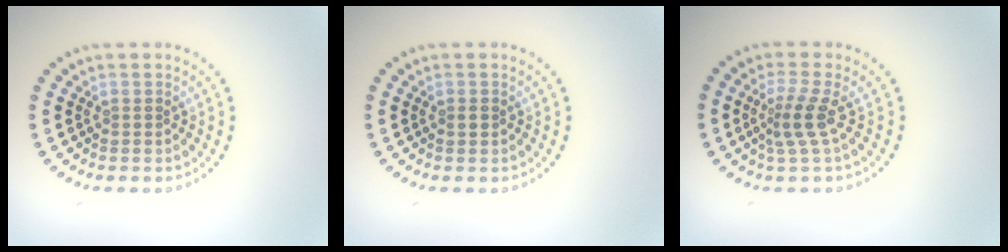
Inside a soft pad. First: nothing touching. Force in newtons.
{"total": 0.7, "press": 0.7, "slide": 0.1}
{"total": 2.6, "press": 1.8, "slide": 1.8}